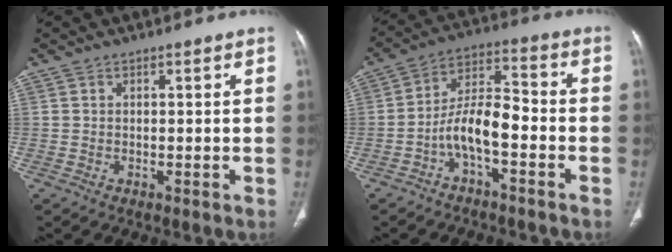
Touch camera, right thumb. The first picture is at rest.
{"total": 9.1, "force": [-3.5, 3.6, 7.6], "torque": [-0.140, 0.052, -0.071]}